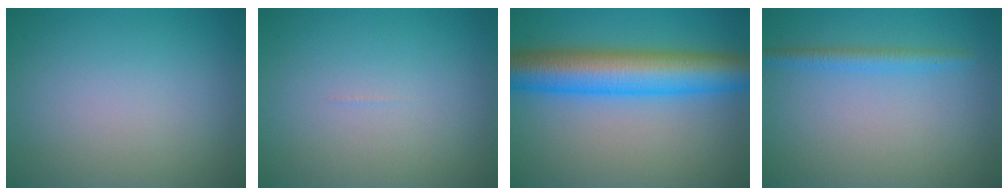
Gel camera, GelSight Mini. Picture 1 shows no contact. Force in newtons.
{"total": 0.0}
{"total": 9.6, "press": 9.6, "slide": 0.1}
{"total": 1.8, "press": 1.8, "slide": 0.0}